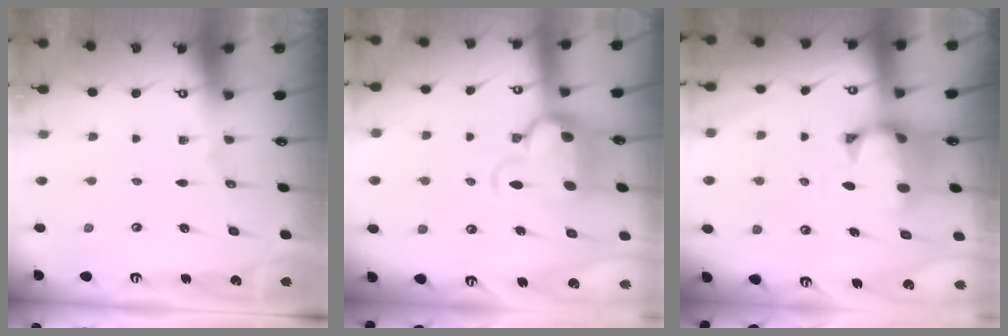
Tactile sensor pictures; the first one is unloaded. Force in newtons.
{"total": 6.0, "press": 5.7, "slide": 1.6}
{"total": 1.5, "press": 1.1, "slide": 1.1}